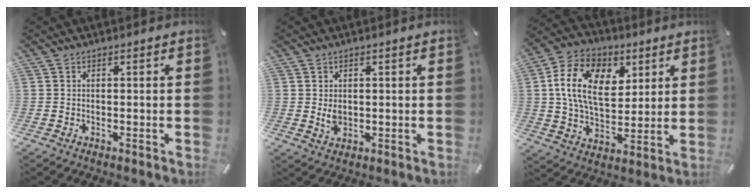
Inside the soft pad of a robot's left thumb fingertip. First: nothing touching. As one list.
[{"total": 2.6, "force": [0.2, 2.1, 1.6], "torque": [-0.031, -0.003, 0.000]}, {"total": 15.9, "force": [4.8, 10.9, 10.5], "torque": [-0.201, 0.004, 0.088]}]